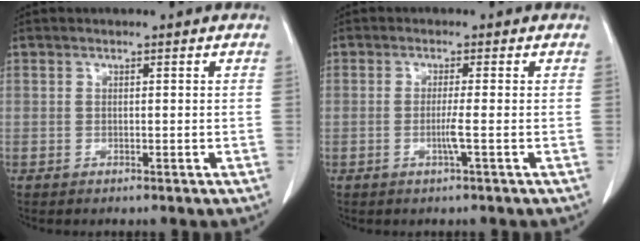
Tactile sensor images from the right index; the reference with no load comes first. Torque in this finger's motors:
{"motor_torque": [0.03, 0.09, 0.02, 0.01]}